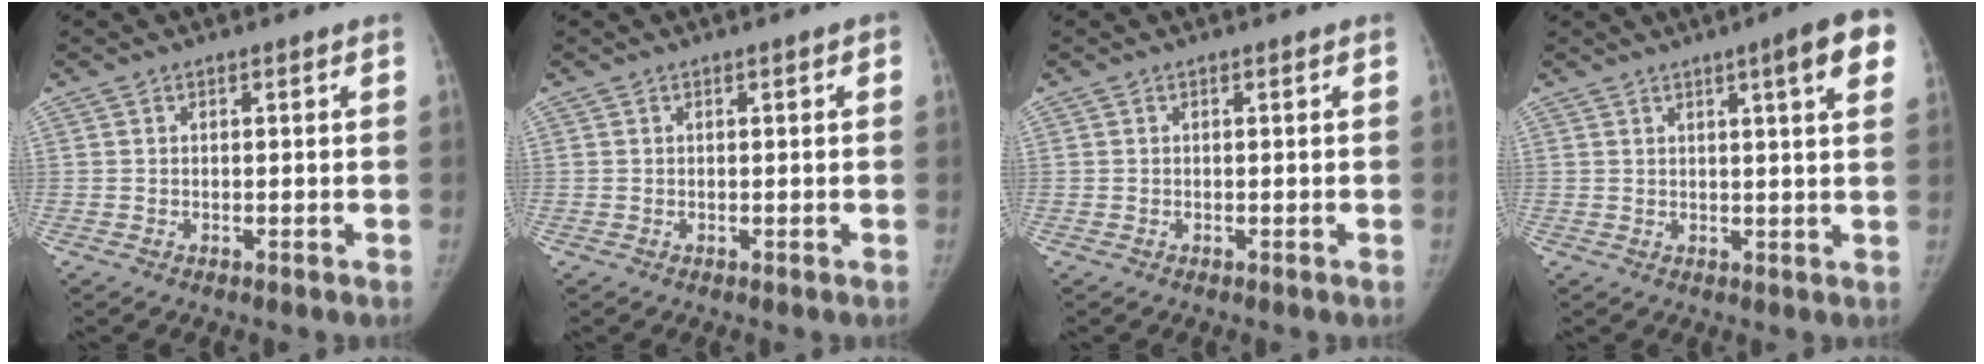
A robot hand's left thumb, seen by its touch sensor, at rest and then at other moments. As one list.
[{"total": 0.6, "force": [0.2, 0.2, 0.6], "torque": [-0.005, 0.002, 0.001]}, {"total": 0.0}, {"total": 8.7, "force": [4.0, 1.0, 7.7], "torque": [-0.086, -0.008, 0.044]}]